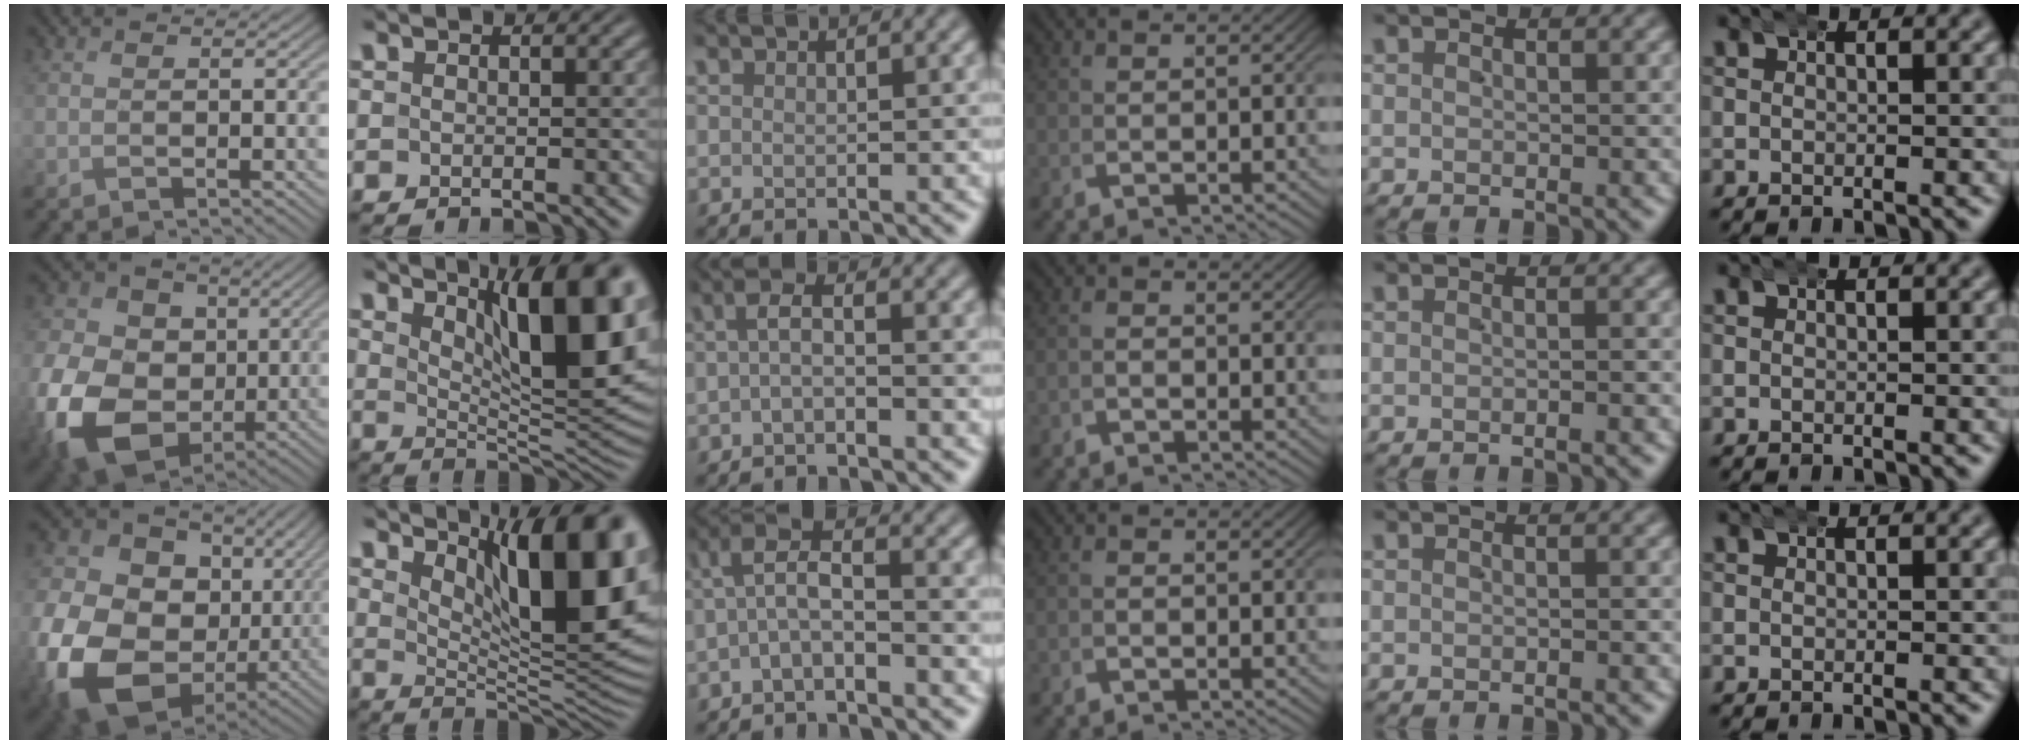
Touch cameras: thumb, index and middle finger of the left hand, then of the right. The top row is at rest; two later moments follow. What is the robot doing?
{"motion": "wrap", "object": "aluminum foil"}